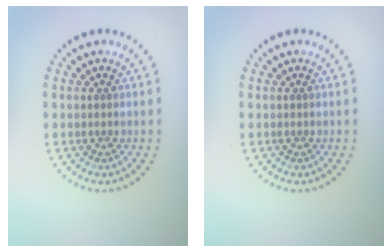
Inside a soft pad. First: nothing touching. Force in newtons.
{"total": 0.0}